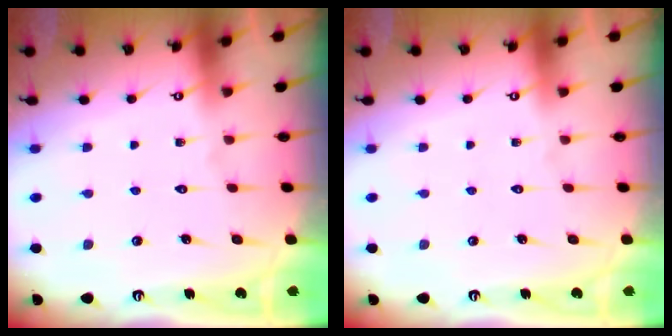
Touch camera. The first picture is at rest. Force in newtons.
{"total": 0.0}